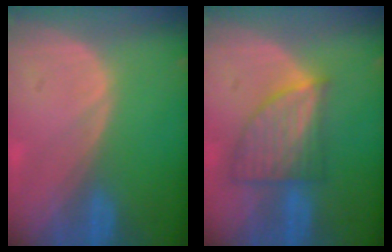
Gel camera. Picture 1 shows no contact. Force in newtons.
{"total": 7.5, "press": 6.7, "slide": 3.4}